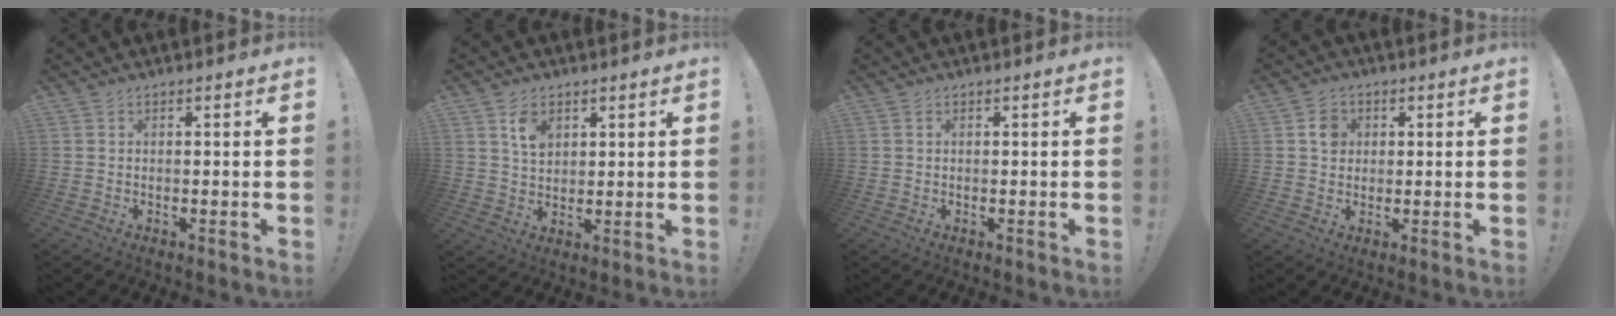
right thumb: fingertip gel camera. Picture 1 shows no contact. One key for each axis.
{"total": 6.1, "fx": 3.1, "fy": 4.2, "fz": 3.1, "tx": -0.038, "ty": -0.013, "tz": 0.054}
{"total": 0.0}
{"total": 5.1, "fx": 0.9, "fy": 4.7, "fz": 1.9, "tx": -0.019, "ty": 0.004, "tz": 0.015}